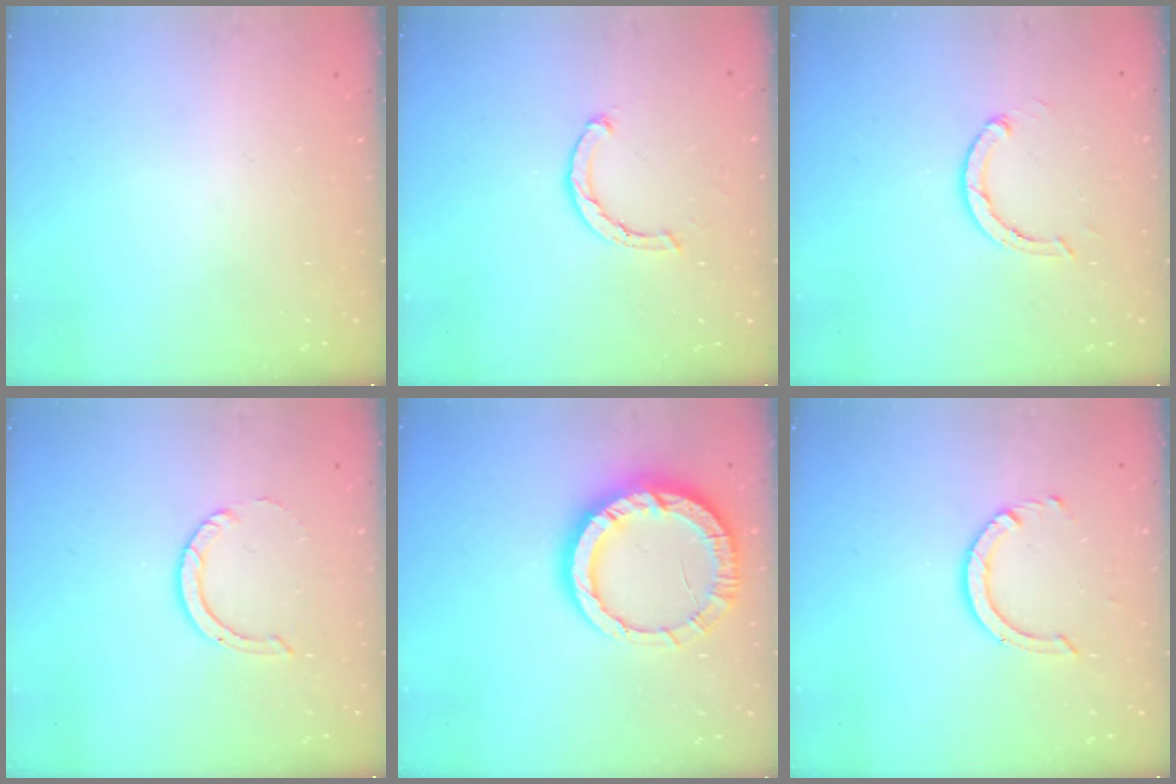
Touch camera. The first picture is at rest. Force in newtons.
{"total": 2.1, "press": 2.1, "slide": 0.1}
{"total": 2.9, "press": 2.8, "slide": 0.5}
{"total": 4.6, "press": 4.6, "slide": 0.3}
{"total": 13.6, "press": 13.5, "slide": 1.4}
{"total": 7.3, "press": 7.3, "slide": 0.5}